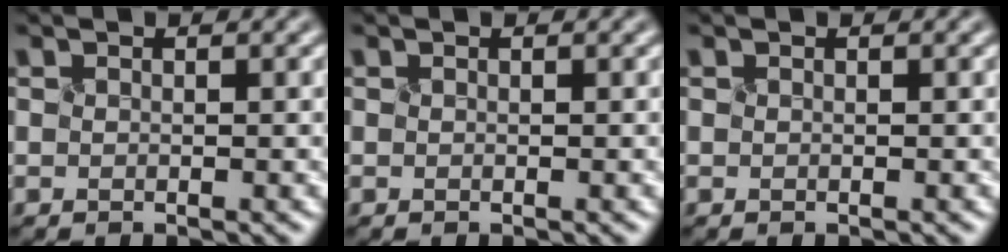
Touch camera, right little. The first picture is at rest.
{"total": 0.0}
{"total": 0.0}